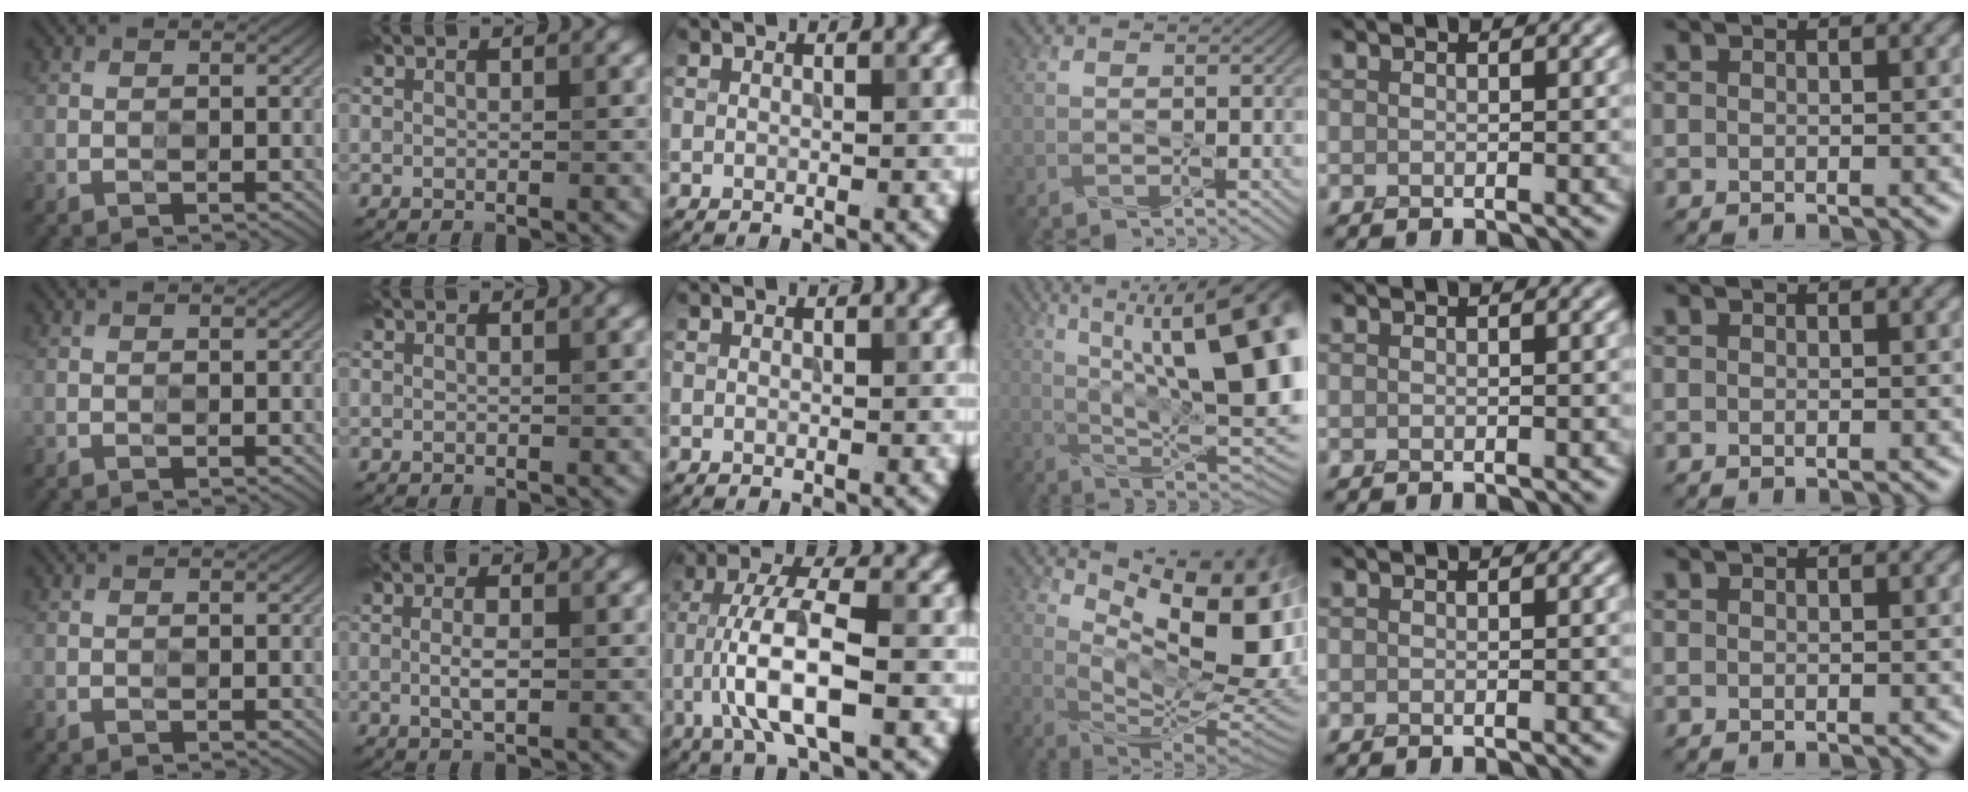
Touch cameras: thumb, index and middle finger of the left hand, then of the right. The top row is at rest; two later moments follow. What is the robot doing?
{"motion": "press", "object": "syringe"}